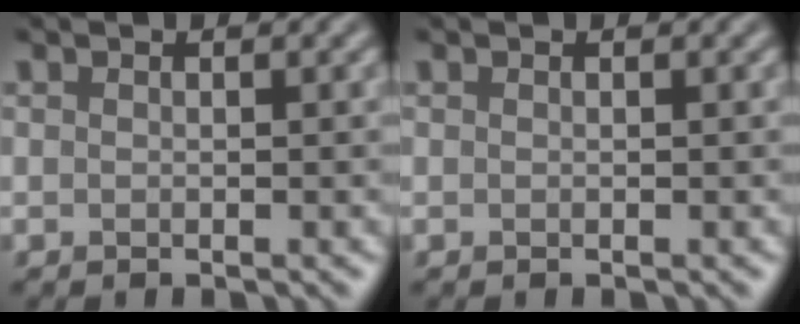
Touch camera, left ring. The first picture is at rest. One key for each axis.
{"total": 0.0}